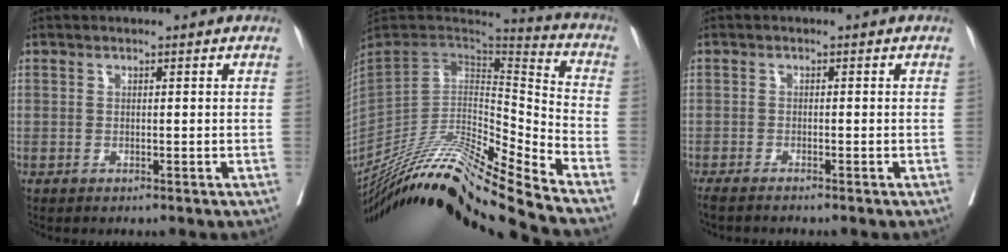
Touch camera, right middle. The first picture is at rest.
{"total": 26.8, "force": [-22.6, -1.3, 14.3], "torque": [-0.250, -0.037, -0.392]}
{"total": 3.3, "force": [-2.9, -0.2, 1.5], "torque": [-0.022, -0.006, -0.045]}